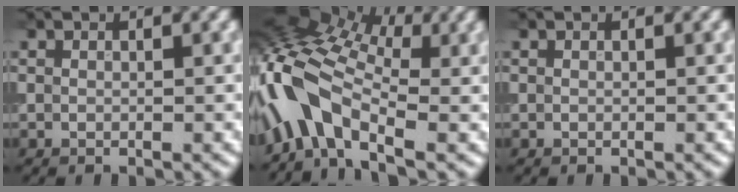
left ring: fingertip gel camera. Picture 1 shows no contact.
{"total": 8.9, "force": [-2.8, 5.0, 6.8], "torque": [-0.127, 0.024, -0.074]}
{"total": 0.0}